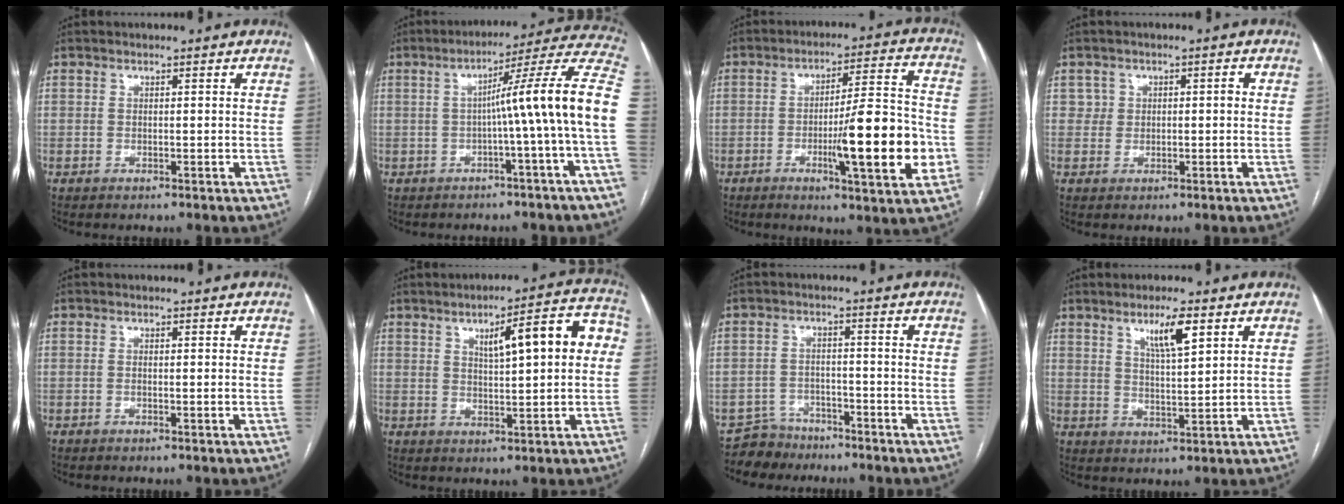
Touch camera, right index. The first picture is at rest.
{"total": 13.9, "force": [-1.2, -2.4, 13.7], "torque": [-0.167, 0.031, -0.025]}
{"total": 15.7, "force": [-3.9, 1.5, 15.1], "torque": [-0.226, -0.002, -0.057]}
{"total": 2.1, "force": [0.4, 1.9, 0.9], "torque": [-0.010, 0.010, 0.009]}
{"total": 0.7, "force": [-0.1, 0.1, 0.7], "torque": [-0.016, -0.001, -0.001]}
{"total": 11.0, "force": [2.3, 2.1, 10.5], "torque": [-0.141, 0.032, 0.031]}
{"total": 4.6, "force": [-3.9, 2.2, -1.0], "torque": [0.021, 0.003, -0.071]}
{"total": 5.9, "force": [3.3, 0.7, 4.8], "torque": [-0.084, -0.004, 0.059]}